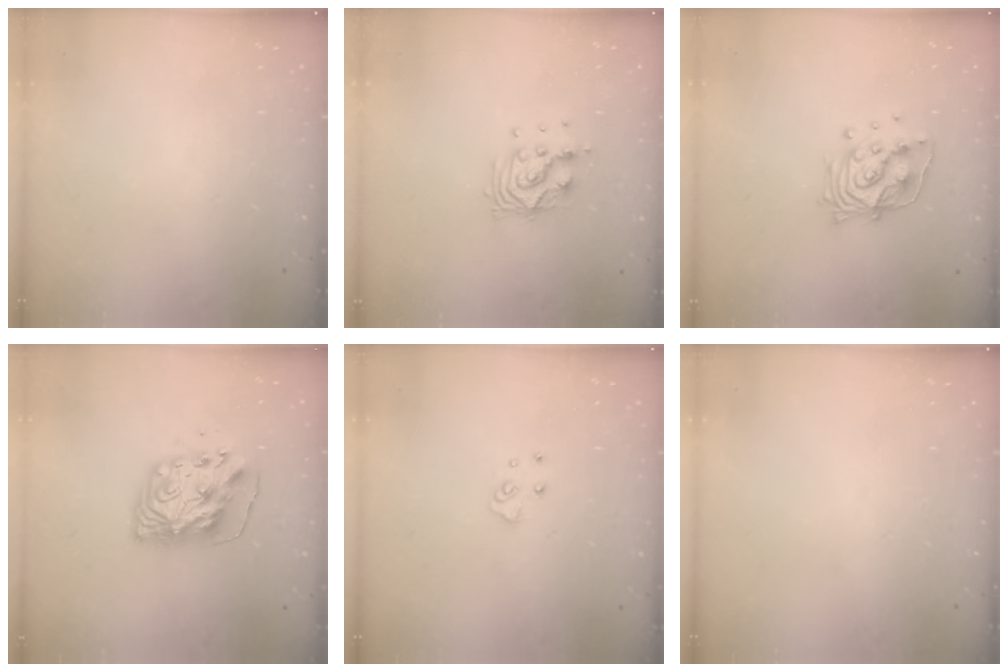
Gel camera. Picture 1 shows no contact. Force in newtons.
{"total": 9.7, "press": 9.6, "slide": 0.8}
{"total": 13.7, "press": 13.4, "slide": 3.0}
{"total": 9.7, "press": 9.6, "slide": 1.3}
{"total": 5.1, "press": 5.1, "slide": 0.4}
{"total": 0.0}